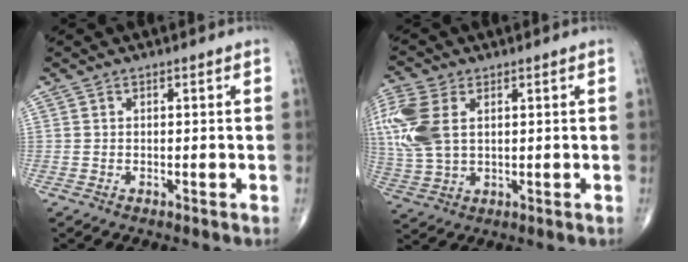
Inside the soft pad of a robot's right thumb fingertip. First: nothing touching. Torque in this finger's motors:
{"motor_torque": [0.28, 0.31, 1.12, 0.31, 0.13]}